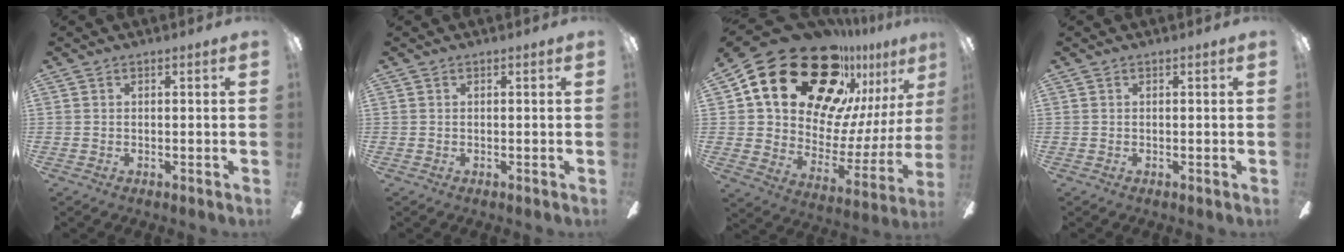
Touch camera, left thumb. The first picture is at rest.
{"total": 0.0}
{"total": 28.3, "force": [19.0, 15.6, 14.1], "torque": [-0.225, -0.126, 0.357]}
{"total": 0.0}